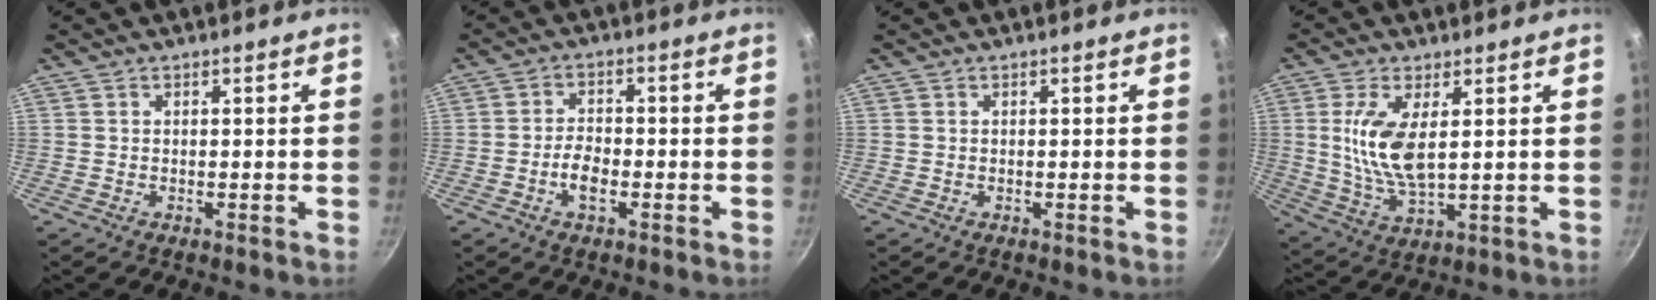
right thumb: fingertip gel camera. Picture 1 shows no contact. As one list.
[{"total": 4.7, "force": [-1.8, 2.4, 3.7], "torque": [-0.064, 0.018, -0.036]}, {"total": 0.0}, {"total": 10.5, "force": [2.1, 4.3, 9.4], "torque": [-0.187, -0.014, 0.048]}]